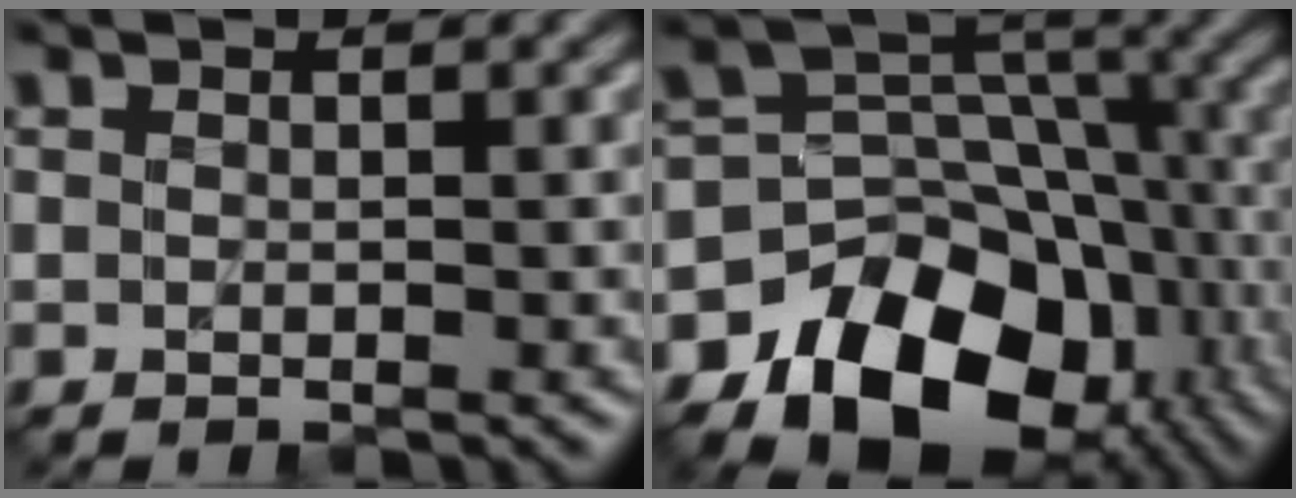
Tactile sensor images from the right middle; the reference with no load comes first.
{"total": 14.6, "force": [-7.9, 10.1, 6.8], "torque": [-0.132, -0.011, -0.127]}